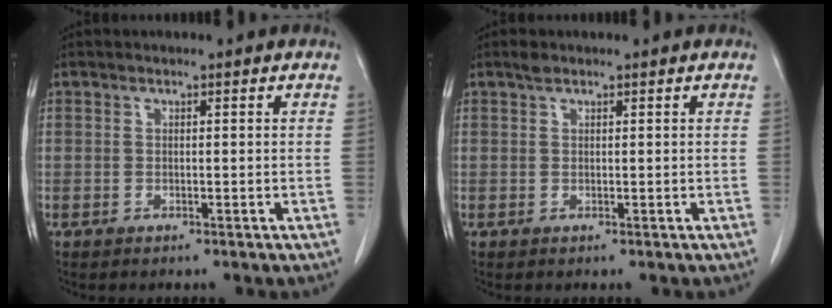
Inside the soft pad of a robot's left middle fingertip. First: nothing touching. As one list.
[{"total": 0.8, "force": [0.7, 0.3, 0.4], "torque": [-0.013, 0.007, 0.014]}]